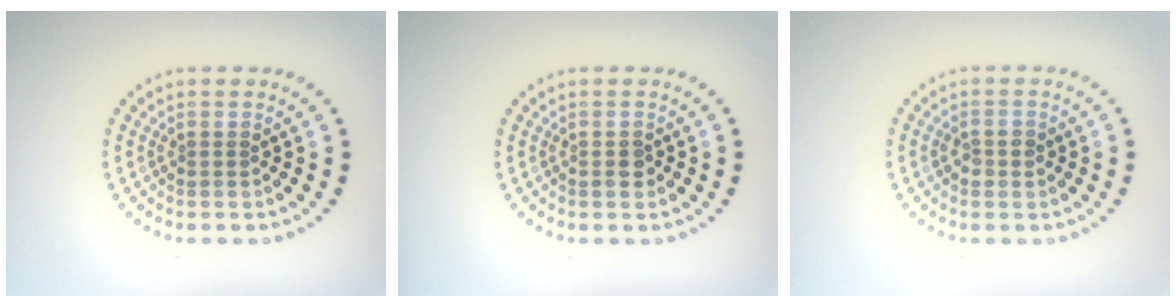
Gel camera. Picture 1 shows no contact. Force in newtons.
{"total": 1.2, "press": 1.2, "slide": 0.3}
{"total": 1.4, "press": 1.4, "slide": 0.3}